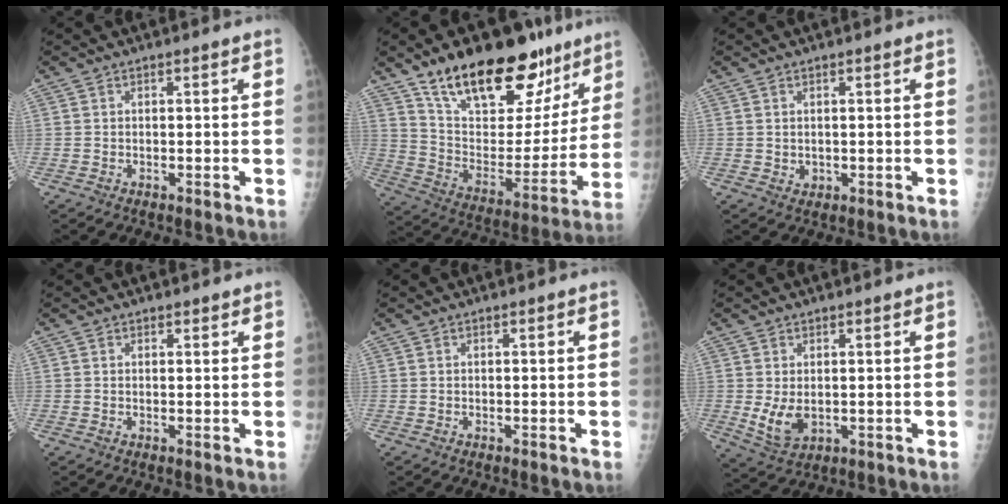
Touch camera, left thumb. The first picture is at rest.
{"total": 28.2, "force": [18.8, 12.8, 16.7], "torque": [-0.216, -0.064, 0.303]}
{"total": 1.4, "force": [0.4, 1.2, 0.5], "torque": [-0.002, -0.004, 0.009]}
{"total": 0.7, "force": [0.6, 0.4, 0.1], "torque": [0.002, -0.006, 0.007]}
{"total": 0.0}
{"total": 5.3, "force": [0.2, 3.7, 3.9], "torque": [-0.065, -0.016, 0.020]}